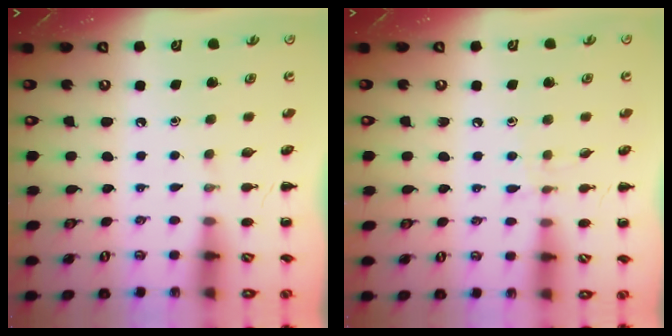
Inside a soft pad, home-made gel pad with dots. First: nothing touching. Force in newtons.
{"total": 5.2, "press": 4.8, "slide": 2.0}